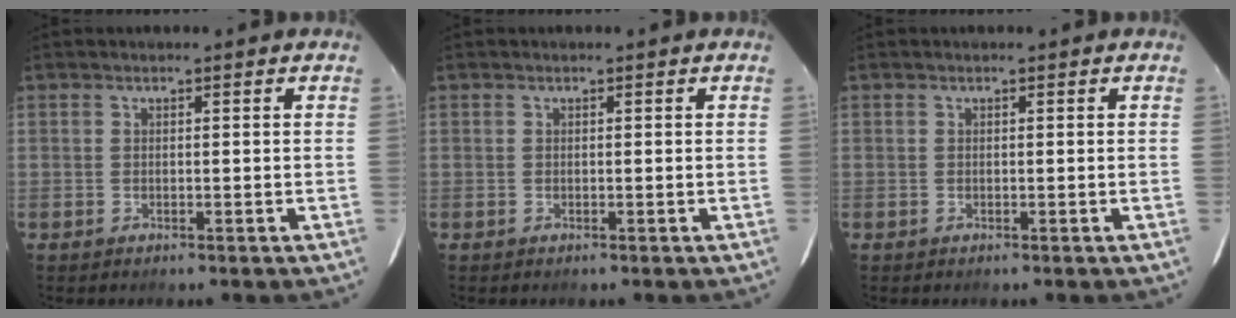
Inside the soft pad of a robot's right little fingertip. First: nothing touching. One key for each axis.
{"total": 0.0}
{"total": 0.0}